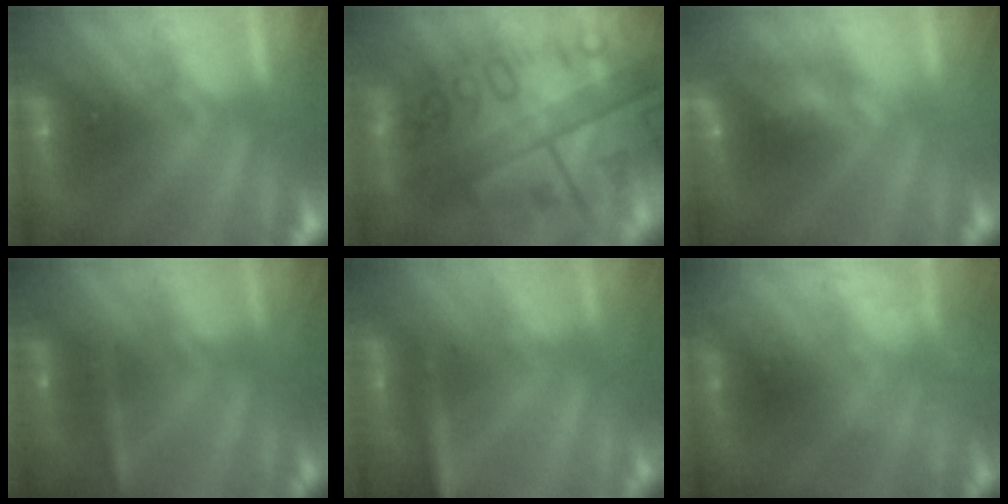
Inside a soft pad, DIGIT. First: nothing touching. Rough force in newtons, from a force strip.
{"total": 7.1}
{"total": 8.0}
{"total": 2.3}
{"total": 3.0}
{"total": 1.3}